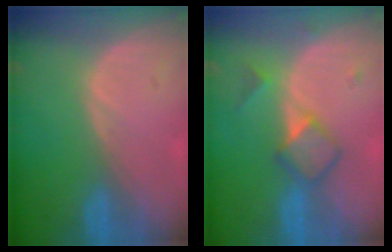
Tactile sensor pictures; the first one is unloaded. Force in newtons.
{"total": 4.8, "press": 4.6, "slide": 1.3}